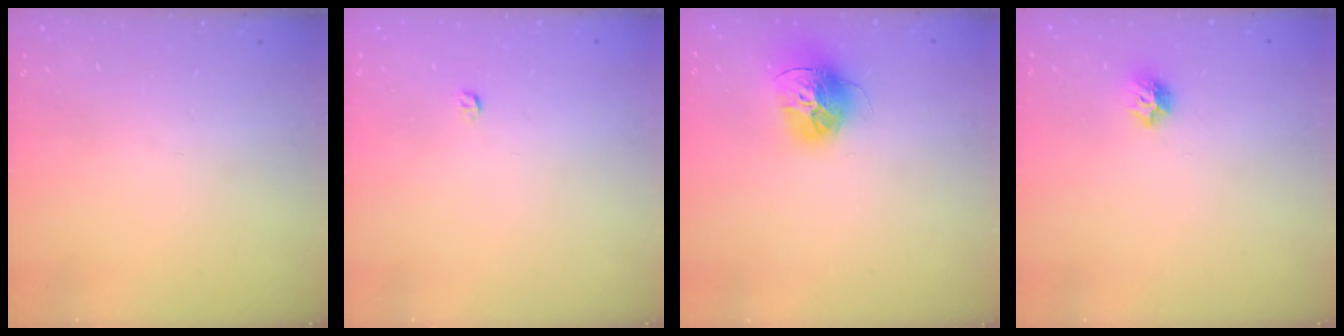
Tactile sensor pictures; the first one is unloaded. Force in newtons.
{"total": 3.1, "press": 3.1, "slide": 0.5}
{"total": 14.7, "press": 14.6, "slide": 1.4}
{"total": 6.5, "press": 6.5, "slide": 0.9}